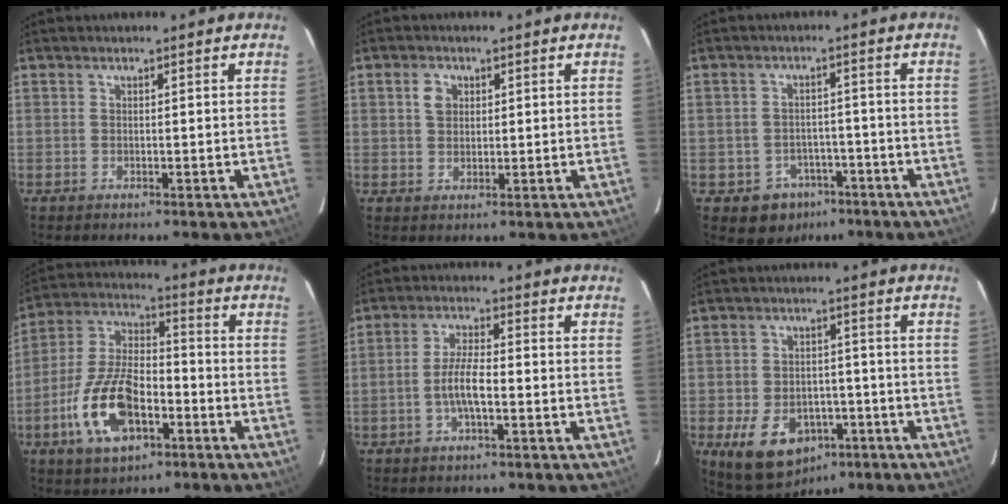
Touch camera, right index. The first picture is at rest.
{"total": 3.1, "force": [1.0, 2.5, 1.5], "torque": [-0.023, 0.010, 0.019]}
{"total": 6.7, "force": [-3.9, 5.2, 1.3], "torque": [-0.035, 0.021, -0.038]}
{"total": 15.6, "force": [-6.4, 7.8, 12.0], "torque": [-0.253, 0.007, -0.113]}
{"total": 5.6, "force": [-1.7, 1.4, 5.1], "torque": [-0.103, 0.003, -0.033]}
{"total": 12.1, "force": [-6.1, 8.5, 6.2], "torque": [-0.143, 0.001, -0.074]}